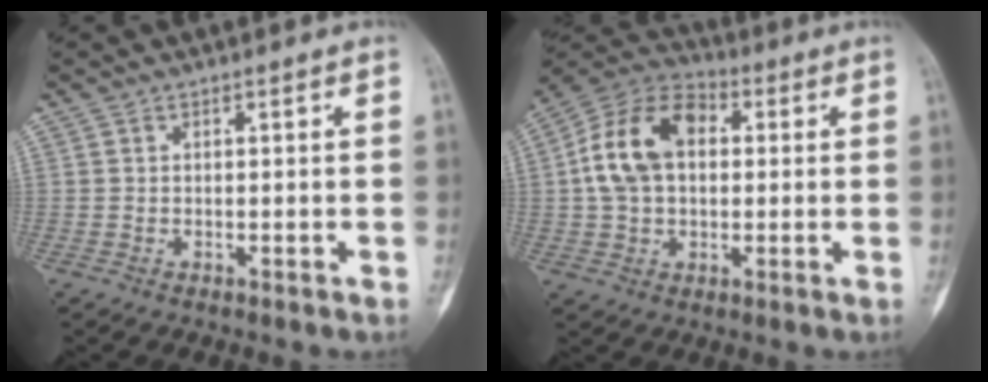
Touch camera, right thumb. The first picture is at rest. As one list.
[{"total": 14.8, "force": [2.0, 10.1, 10.7], "torque": [-0.177, 0.027, 0.024]}]